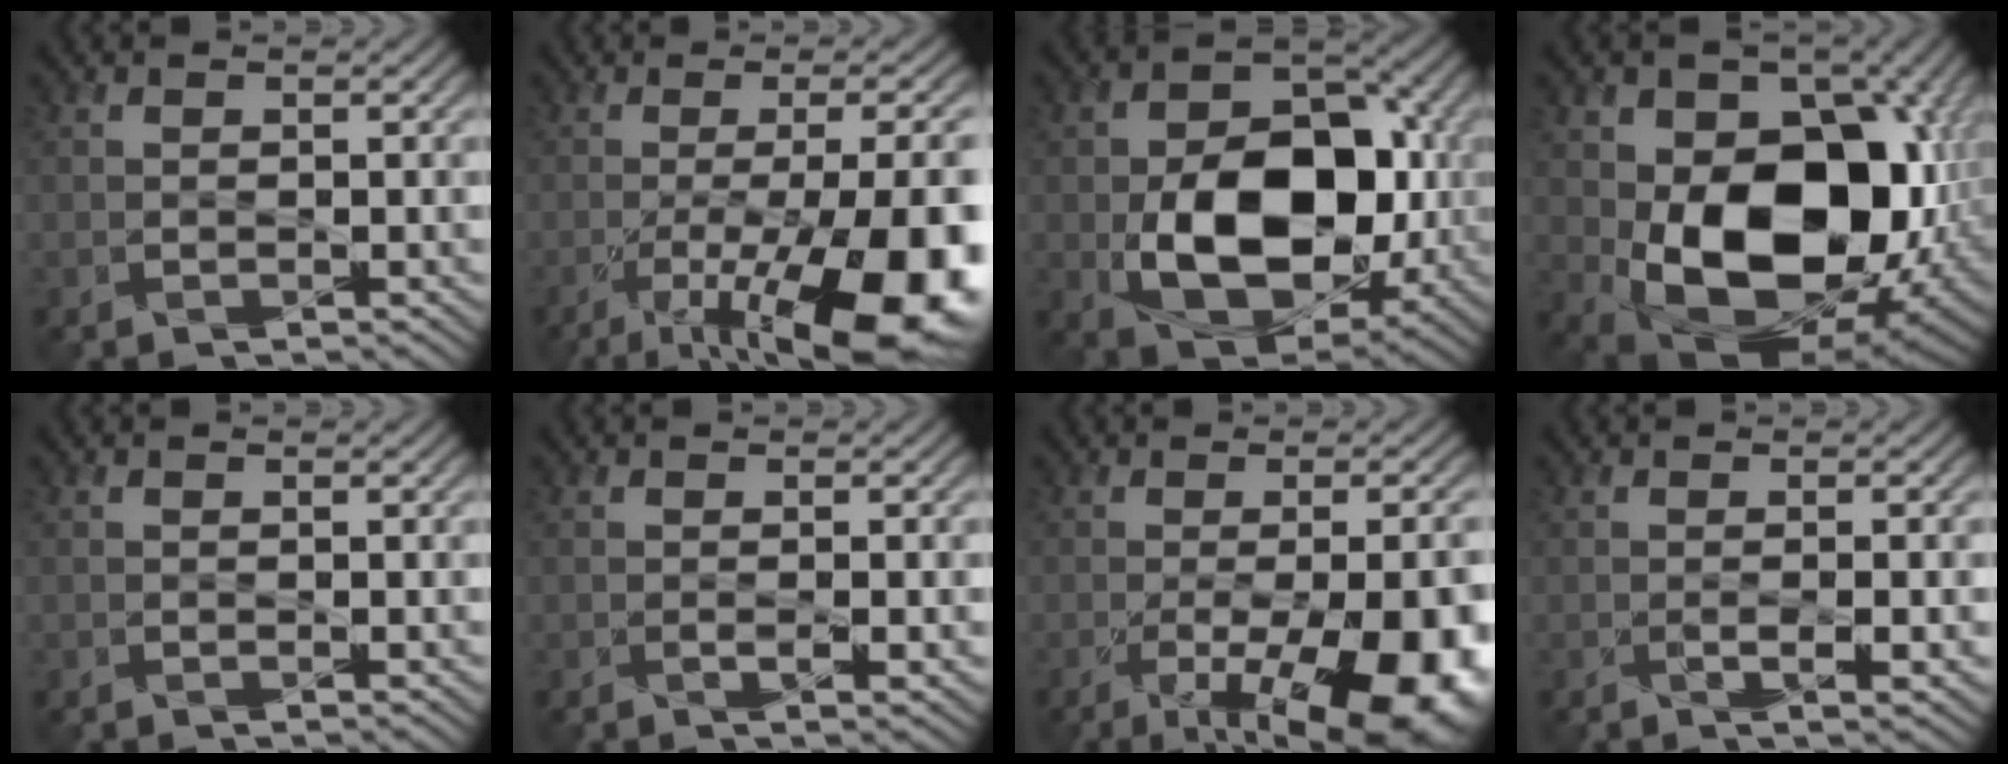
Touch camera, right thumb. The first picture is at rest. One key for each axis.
{"total": 17.4, "fx": -6.5, "fy": 5.1, "fz": 15.3, "tx": -0.210, "ty": -0.014, "tz": -0.091}
{"total": 14.7, "fx": -2.3, "fy": 9.9, "fz": 10.6, "tx": -0.165, "ty": -0.016, "tz": -0.037}
{"total": 17.8, "fx": -1.1, "fy": 12.3, "fz": 12.8, "tx": -0.194, "ty": -0.050, "tz": -0.002}
{"total": 0.0}
{"total": 1.1, "fx": -0.3, "fy": 0.0, "fz": 1.1, "tx": -0.019, "ty": -0.001, "tz": -0.006}
{"total": 14.9, "fx": -5.5, "fy": 5.3, "fz": 12.8, "tx": -0.158, "ty": -0.036, "tz": -0.056}
{"total": 1.8, "fx": -0.5, "fy": 0.2, "fz": 1.7, "tx": -0.030, "ty": -0.002, "tz": -0.009}